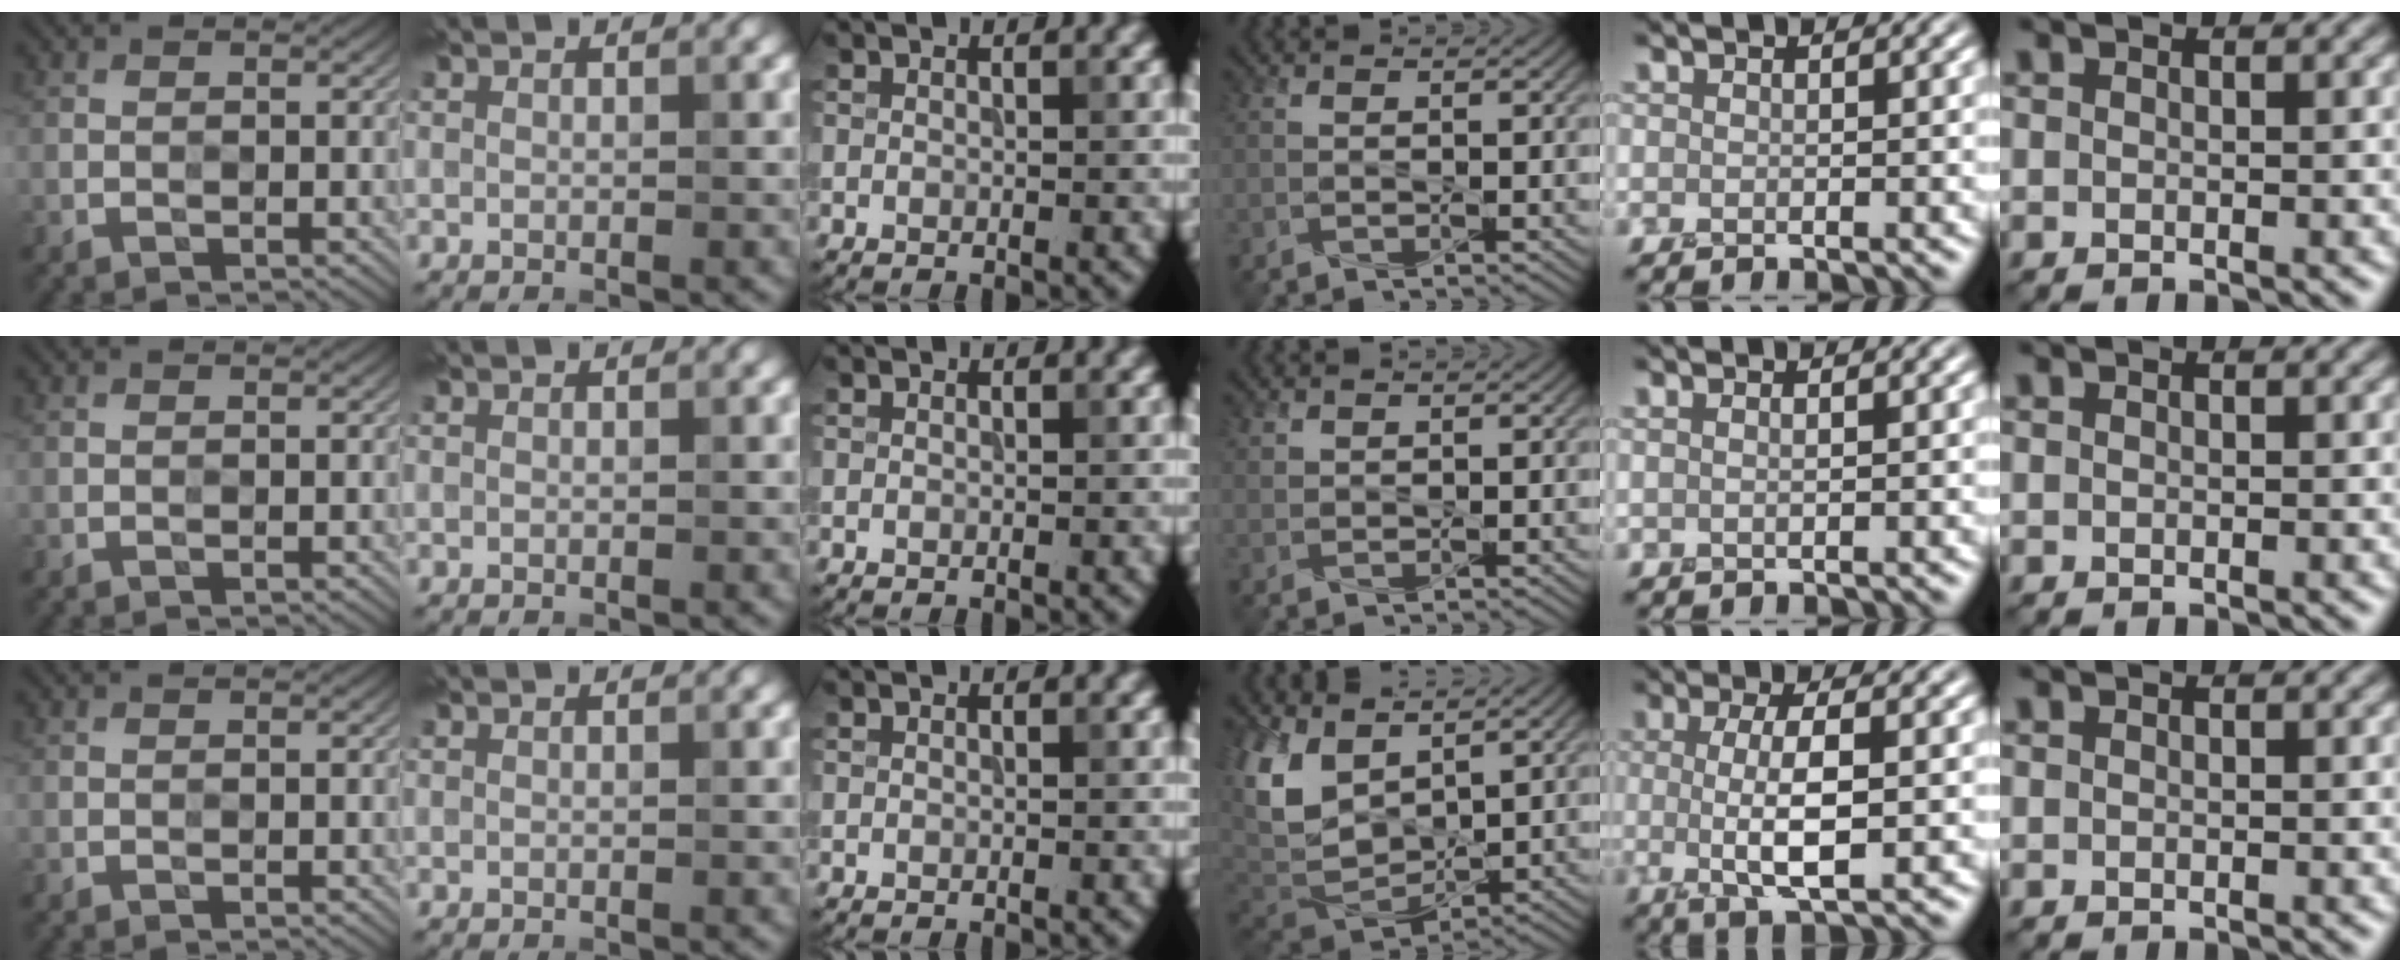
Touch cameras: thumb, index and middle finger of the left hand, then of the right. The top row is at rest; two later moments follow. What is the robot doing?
{"motion": "squeeze", "object": "foam earplug"}